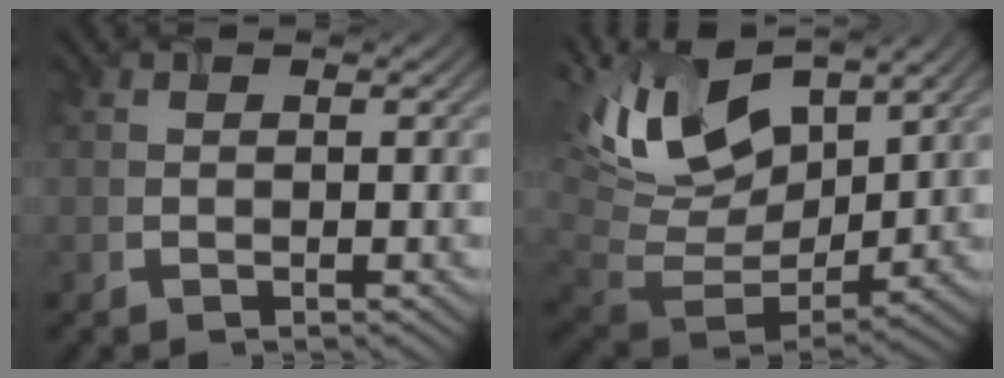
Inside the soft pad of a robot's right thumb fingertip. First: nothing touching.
{"total": 13.0, "force": [6.2, 6.9, 9.1], "torque": [-0.207, 0.016, 0.120]}